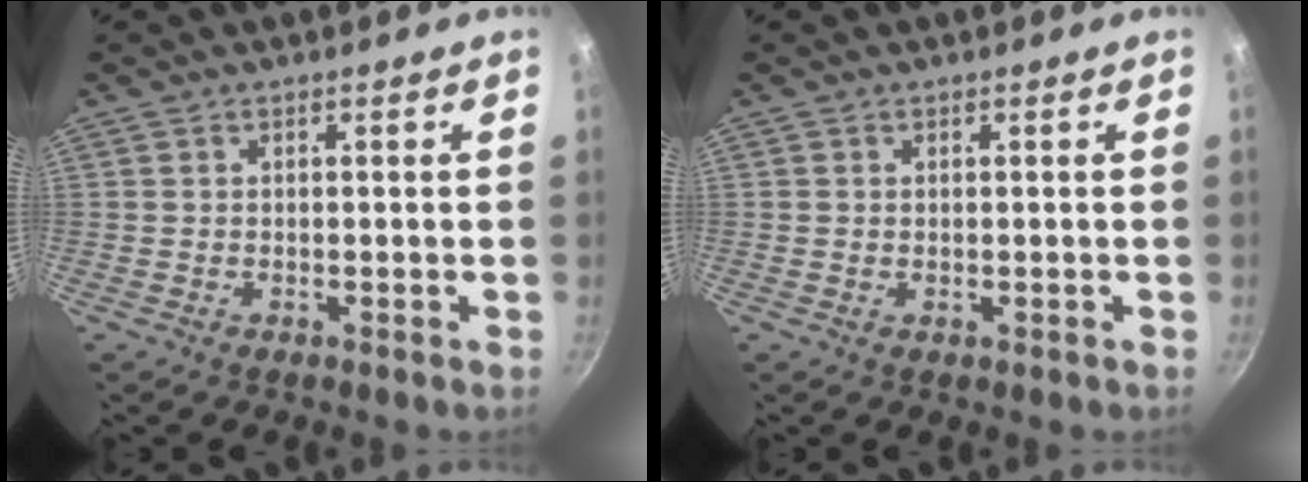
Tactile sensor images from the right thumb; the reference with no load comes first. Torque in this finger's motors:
{"motor_torque": [-0.15, 0.30, -0.28, -0.12, 0.02]}